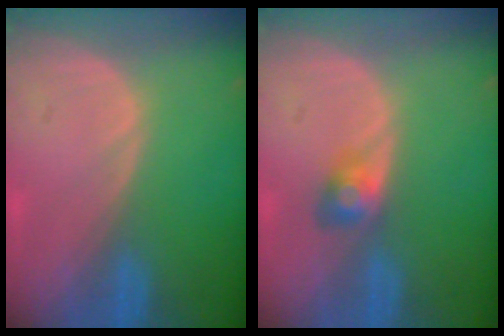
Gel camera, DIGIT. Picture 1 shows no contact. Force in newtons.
{"total": 2.7, "press": 2.7, "slide": 0.3}